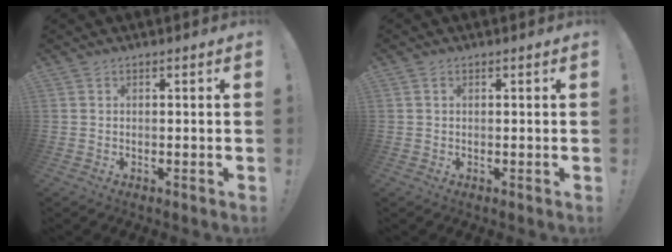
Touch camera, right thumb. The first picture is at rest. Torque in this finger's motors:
{"motor_torque": [0.18, -0.34, -0.34, 0.14, -0.04]}